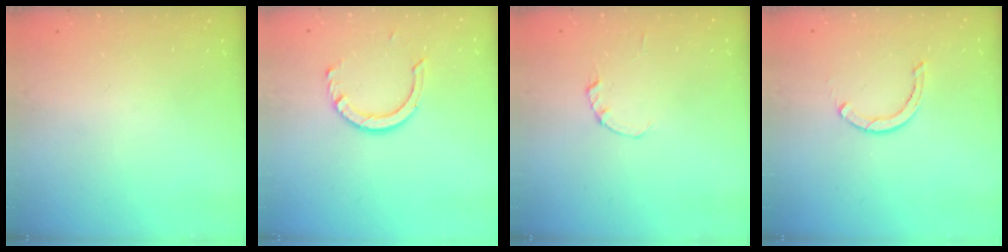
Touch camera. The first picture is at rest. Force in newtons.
{"total": 8.4, "press": 8.3, "slide": 0.7}
{"total": 0.0}
{"total": 2.4, "press": 2.4, "slide": 0.0}